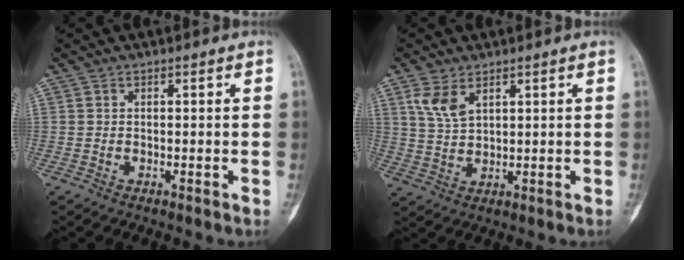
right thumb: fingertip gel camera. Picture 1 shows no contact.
{"total": 5.3, "force": [2.7, 2.9, 3.5], "torque": [-0.062, -0.007, 0.062]}